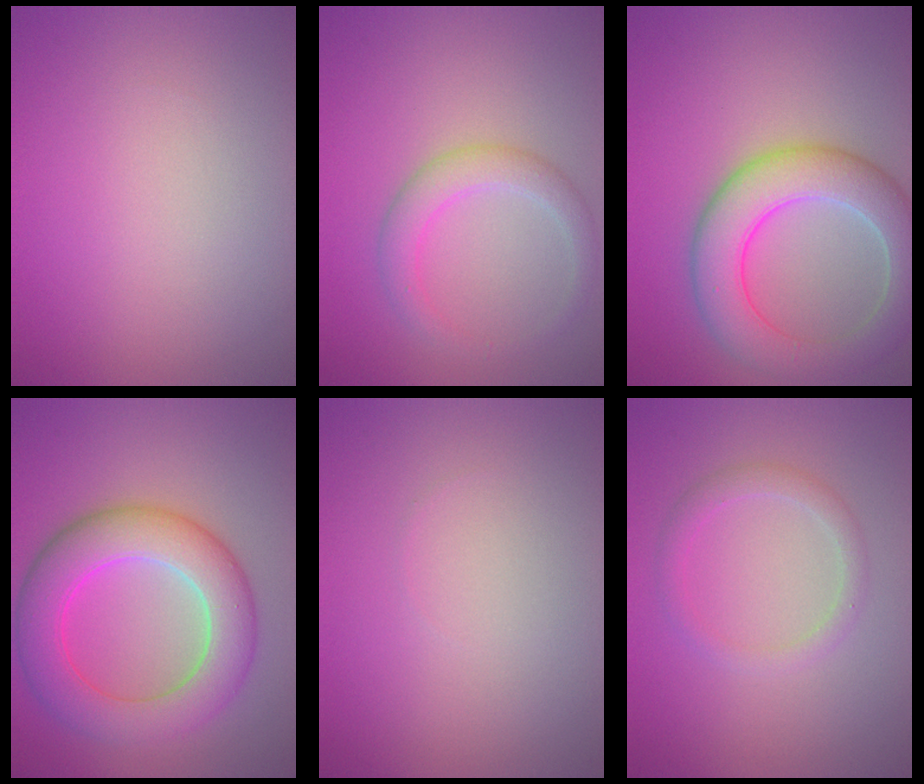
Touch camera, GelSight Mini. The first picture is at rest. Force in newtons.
{"total": 2.8, "press": 2.8, "slide": 0.2}
{"total": 7.3, "press": 7.3, "slide": 0.4}
{"total": 7.9, "press": 7.9, "slide": 0.2}
{"total": 0.0}
{"total": 1.9, "press": 1.9, "slide": 0.1}